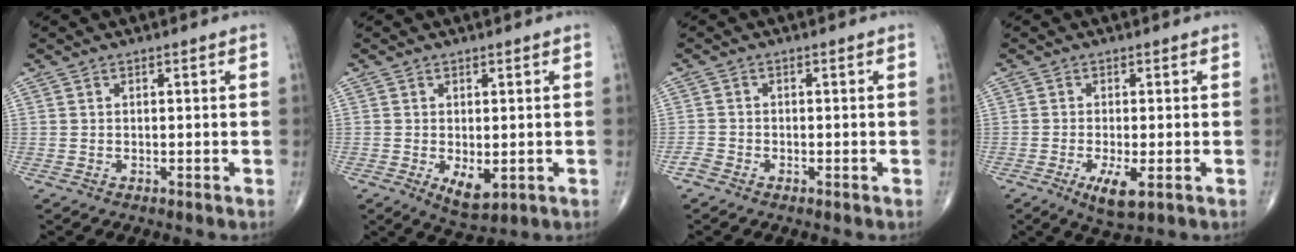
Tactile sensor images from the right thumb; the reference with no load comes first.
{"total": 5.0, "force": [-1.1, 2.5, 4.2], "torque": [-0.059, -0.013, -0.006]}
{"total": 1.6, "force": [-1.3, 0.8, 0.5], "torque": [-0.015, 0.000, -0.029]}
{"total": 5.3, "force": [-2.0, 1.5, 4.7], "torque": [-0.087, -0.013, -0.031]}